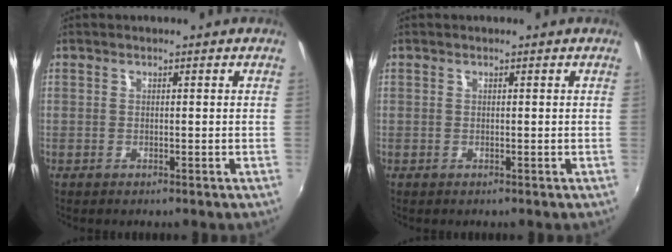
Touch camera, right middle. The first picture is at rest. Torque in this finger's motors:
{"motor_torque": [0.00, 0.00, 0.00, 0.00]}